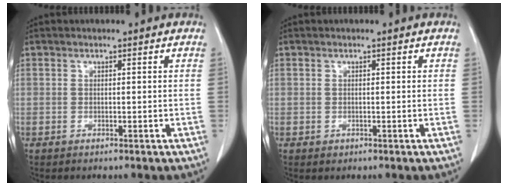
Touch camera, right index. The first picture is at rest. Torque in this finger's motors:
{"motor_torque": [-0.08, -0.15, -0.04, -0.03]}